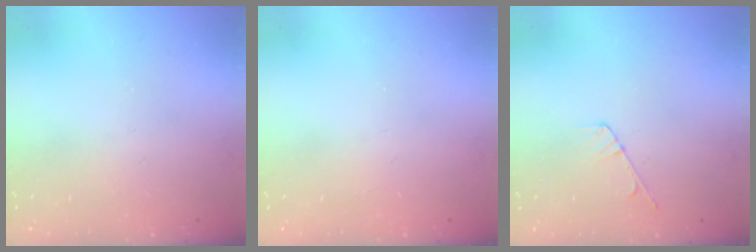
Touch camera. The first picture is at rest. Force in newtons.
{"total": 0.0}
{"total": 4.8, "press": 4.7, "slide": 0.6}